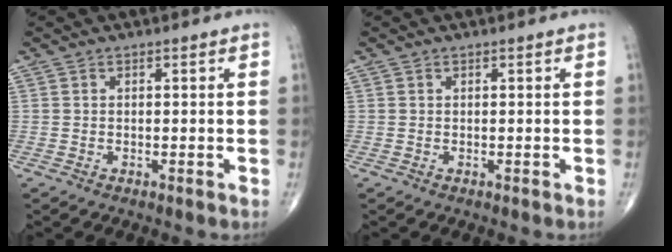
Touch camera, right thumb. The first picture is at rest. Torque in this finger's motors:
{"motor_torque": [0.16, 0.02, 0.20, 0.29, 0.03]}